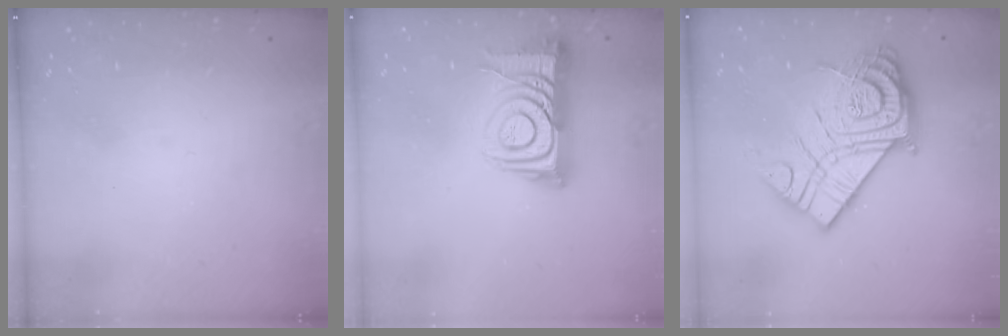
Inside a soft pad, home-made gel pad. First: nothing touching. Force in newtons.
{"total": 12.9, "press": 12.8, "slide": 1.1}
{"total": 24.3, "press": 24.1, "slide": 2.4}